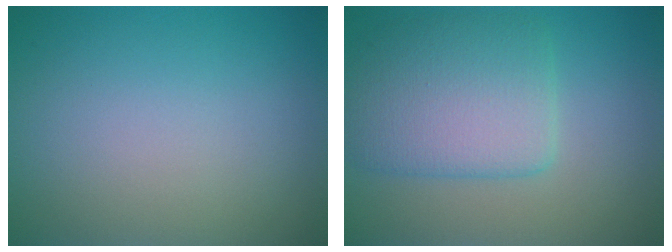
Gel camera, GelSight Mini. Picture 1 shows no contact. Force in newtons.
{"total": 5.7, "press": 5.7, "slide": 0.2}